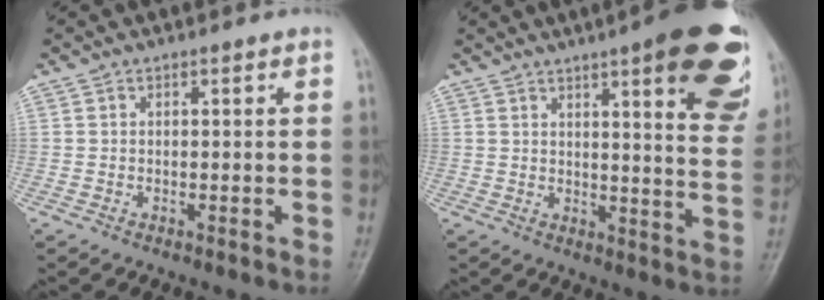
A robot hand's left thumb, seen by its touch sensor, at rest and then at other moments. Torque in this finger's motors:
{"motor_torque": [0.92, 0.37, 1.66, -1.10, 0.06]}